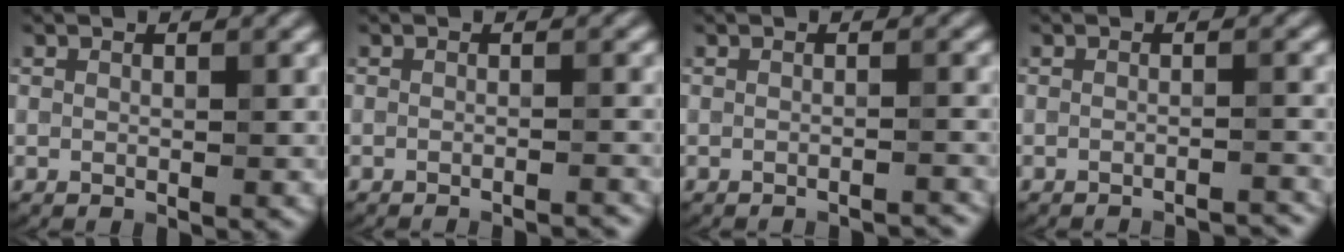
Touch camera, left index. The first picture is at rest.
{"total": 2.6, "force": [-2.3, 0.5, 1.1], "torque": [-0.006, 0.010, -0.034]}
{"total": 2.4, "force": [-2.2, 0.3, 1.0], "torque": [-0.001, 0.006, -0.030]}
{"total": 3.1, "force": [-2.9, 0.4, 1.1], "torque": [-0.006, 0.014, -0.038]}